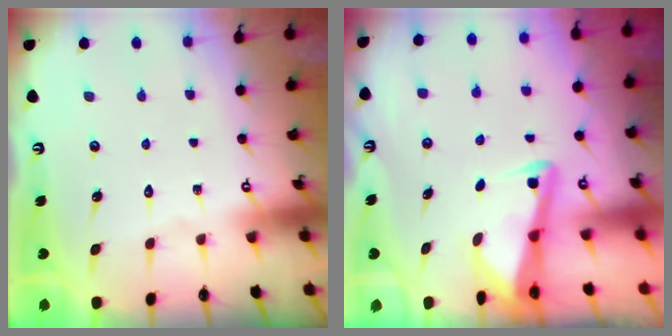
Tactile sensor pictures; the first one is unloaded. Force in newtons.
{"total": 3.0, "press": 2.9, "slide": 0.4}